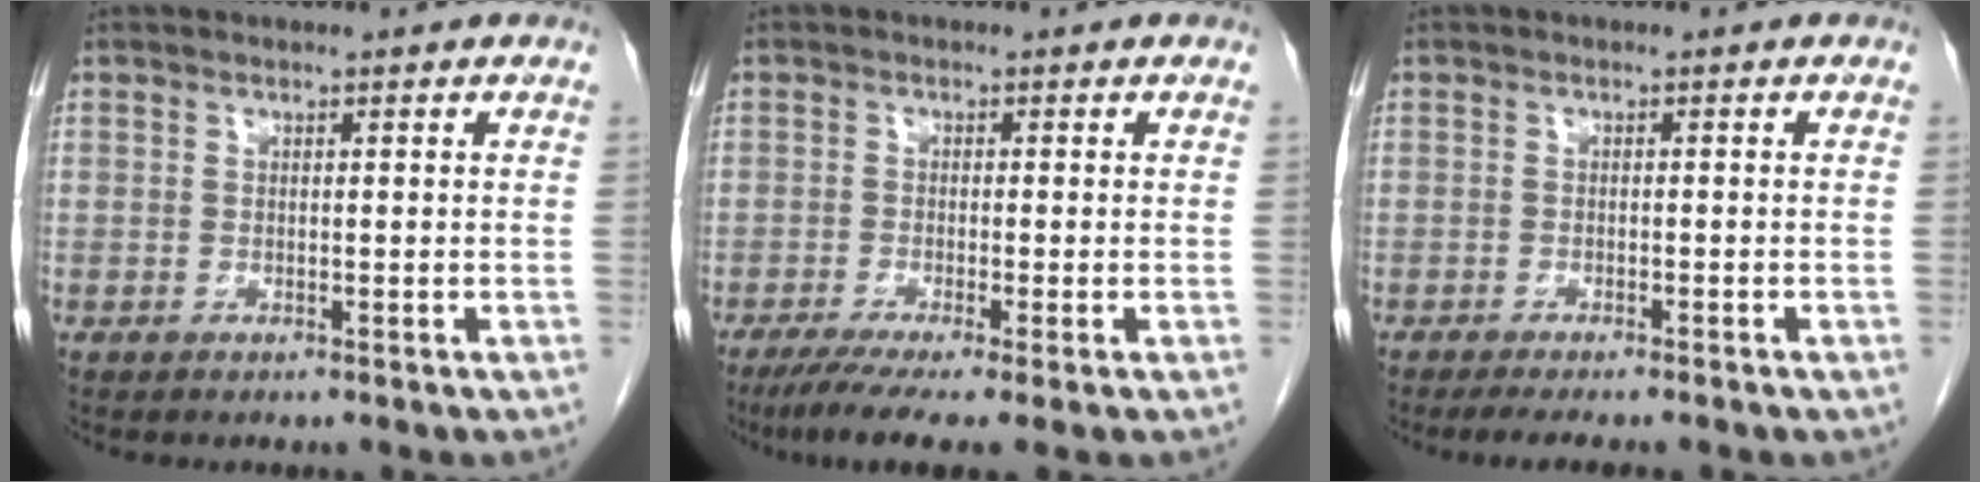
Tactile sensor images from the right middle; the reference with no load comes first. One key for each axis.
{"total": 6.9, "fx": -4.7, "fy": 0.2, "fz": 5.0, "tx": -0.081, "ty": -0.020, "tz": -0.079}
{"total": 6.9, "fx": -5.7, "fy": 1.3, "fz": 3.7, "tx": -0.045, "ty": -0.009, "tz": -0.077}